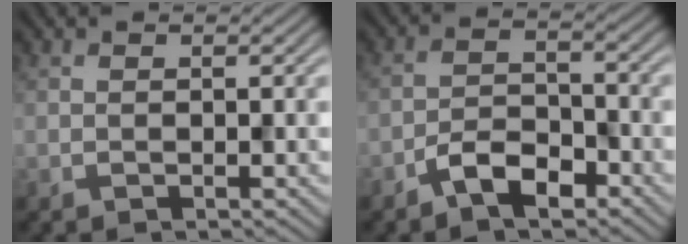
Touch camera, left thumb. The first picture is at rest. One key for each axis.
{"total": 4.9, "fx": -3.3, "fy": 2.1, "fz": 2.9, "tx": -0.049, "ty": 0.003, "tz": -0.072}